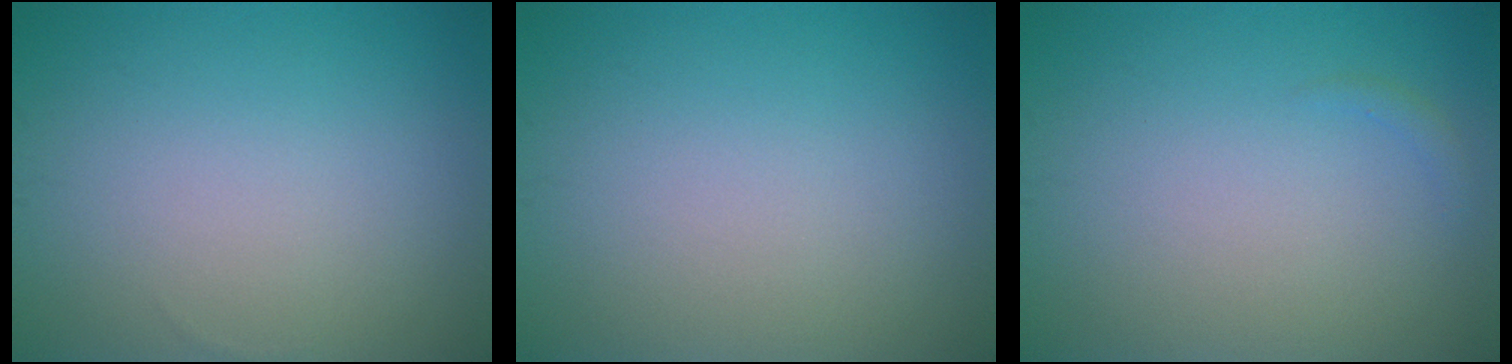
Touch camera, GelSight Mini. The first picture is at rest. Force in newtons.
{"total": 0.0}
{"total": 0.5, "press": 0.5, "slide": 0.1}